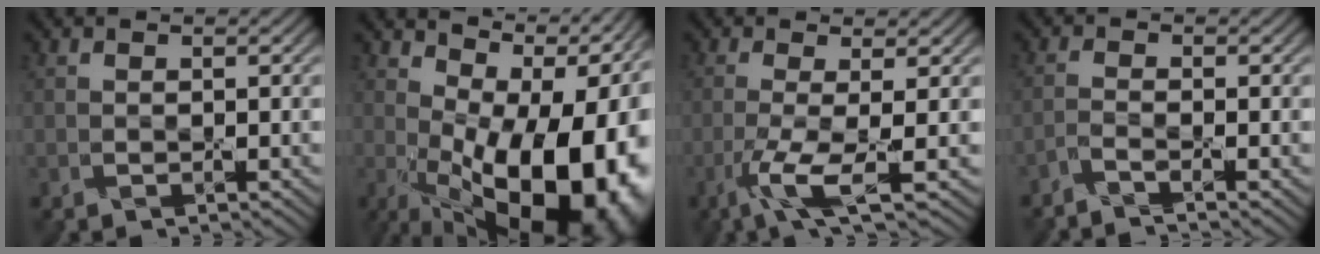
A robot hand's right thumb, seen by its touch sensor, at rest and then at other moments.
{"total": 19.9, "force": [-0.5, 10.7, 16.8], "torque": [-0.169, 0.004, 0.016]}
{"total": 5.1, "force": [-1.9, 0.8, 4.7], "torque": [-0.091, -0.001, -0.047]}
{"total": 1.9, "force": [-1.7, 0.2, 0.9], "torque": [-0.011, -0.003, -0.050]}